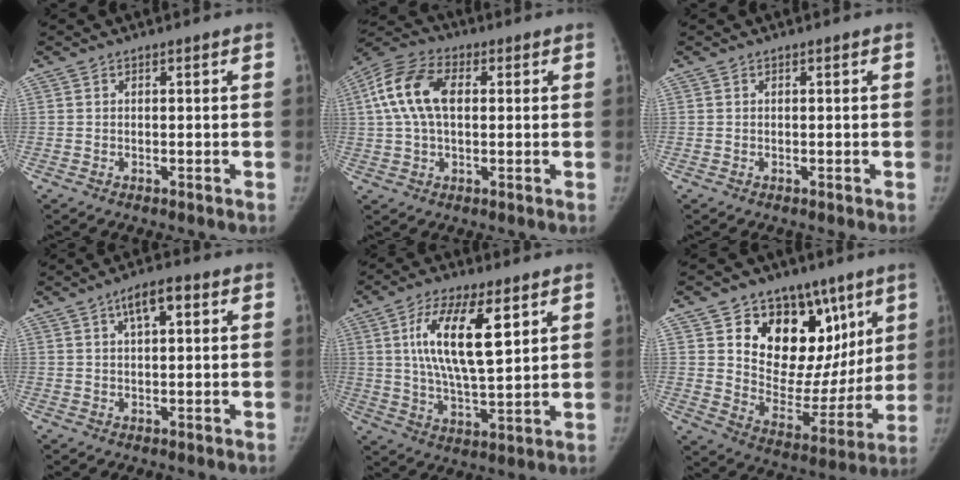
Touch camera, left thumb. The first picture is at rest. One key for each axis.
{"total": 12.3, "fx": 2.1, "fy": 7.4, "fz": 9.6, "tx": -0.198, "ty": 0.026, "tz": 0.033}
{"total": 0.0}
{"total": 5.5, "fx": 2.1, "fy": 2.2, "fz": 4.5, "tx": -0.065, "ty": 0.007, "tz": 0.031}
{"total": 14.8, "fx": 5.2, "fy": 5.4, "fz": 12.8, "tx": -0.219, "ty": -0.019, "tz": 0.094}
{"total": 21.8, "fx": 9.3, "fy": 15.2, "fz": 12.5, "tx": -0.111, "ty": -0.027, "tz": 0.152}